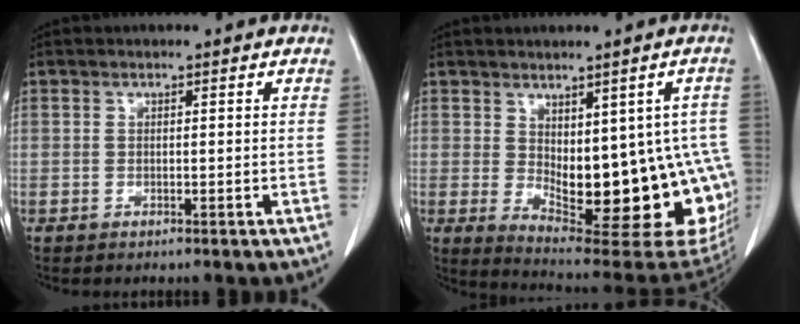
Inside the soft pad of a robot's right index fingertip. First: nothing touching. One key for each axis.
{"total": 20.4, "fx": -2.9, "fy": 8.4, "fz": 18.4, "tx": -0.163, "ty": -0.003, "tz": -0.012}